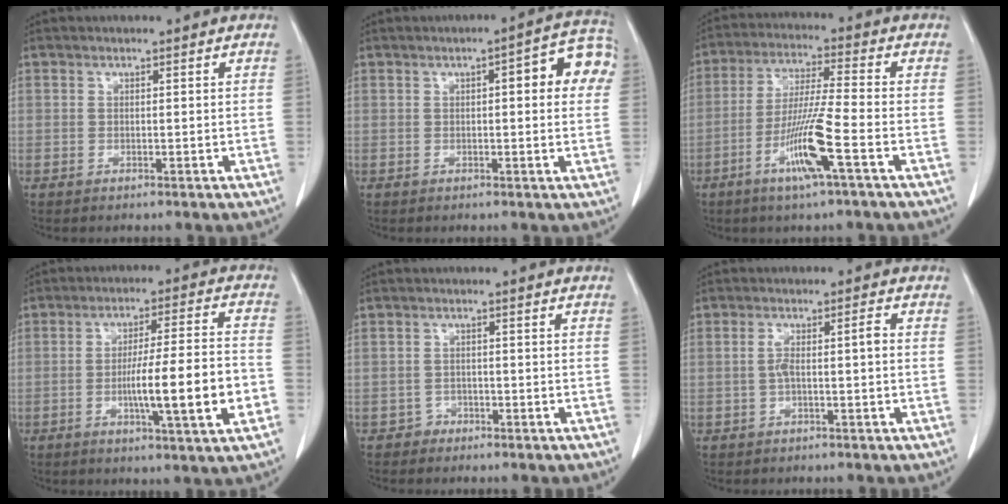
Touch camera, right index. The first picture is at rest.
{"total": 8.1, "force": [1.6, 2.0, 7.7], "torque": [-0.090, 0.026, 0.012]}
{"total": 10.3, "force": [-4.4, -0.6, 9.3], "torque": [-0.182, -0.013, -0.087]}
{"total": 12.9, "force": [-3.4, 0.4, 12.4], "torque": [-0.198, 0.002, -0.056]}
{"total": 1.7, "force": [-1.2, 1.2, -0.3], "torque": [0.006, 0.009, -0.023]}
{"total": 3.3, "force": [-0.4, 0.3, 3.2], "torque": [-0.064, 0.015, -0.004]}